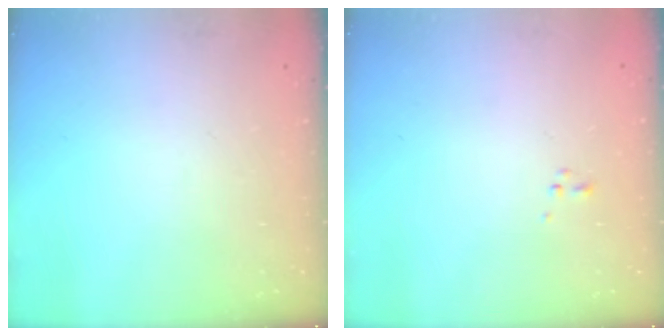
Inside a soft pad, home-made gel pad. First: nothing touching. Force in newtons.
{"total": 0.6, "press": 0.6, "slide": 0.1}